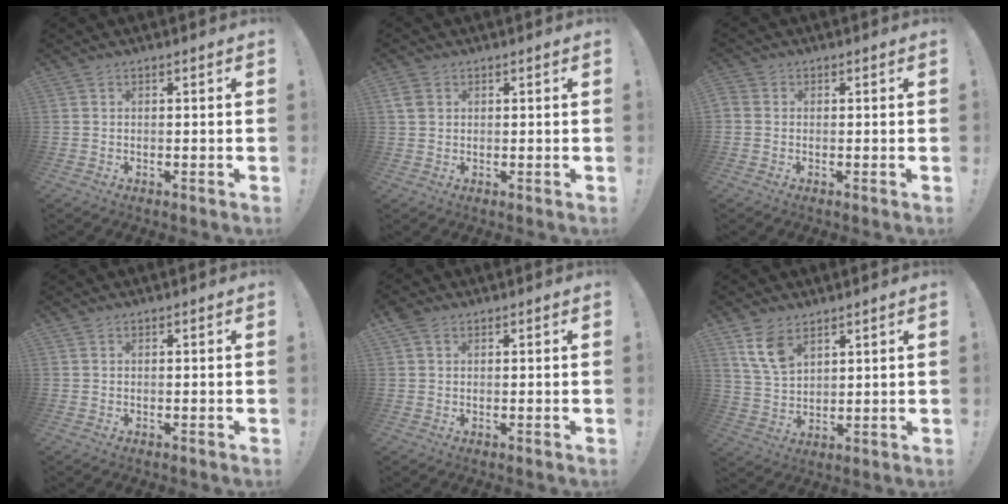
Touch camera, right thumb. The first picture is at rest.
{"total": 3.7, "force": [1.2, 3.0, 1.9], "torque": [-0.040, 0.003, 0.024]}
{"total": 1.5, "force": [-0.5, 1.2, 0.7], "torque": [-0.020, 0.006, -0.007]}
{"total": 0.0}
{"total": 2.5, "force": [1.5, 1.7, 1.1], "torque": [-0.018, -0.002, 0.030]}
{"total": 8.9, "force": [5.4, 5.2, 4.9], "torque": [-0.086, -0.018, 0.105]}